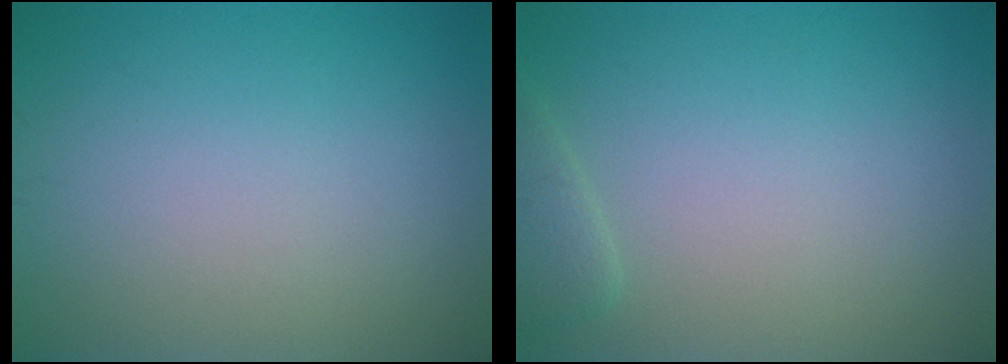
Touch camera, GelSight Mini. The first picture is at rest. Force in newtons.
{"total": 1.5, "press": 1.5, "slide": 0.1}